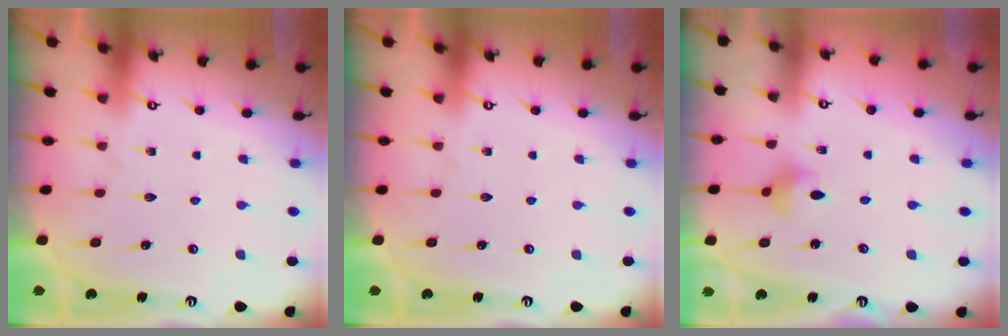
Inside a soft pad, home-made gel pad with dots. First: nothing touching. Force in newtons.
{"total": 0.0}
{"total": 2.9, "press": 2.9, "slide": 0.4}